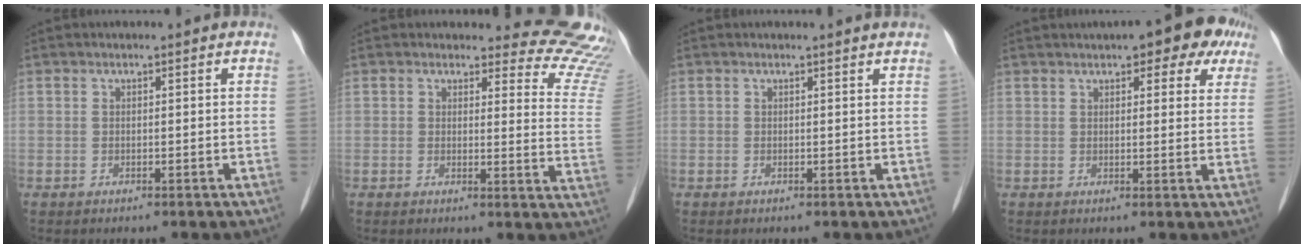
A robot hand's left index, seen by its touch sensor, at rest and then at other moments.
{"total": 12.4, "force": [12.3, 1.5, -0.2], "torque": [0.045, -0.128, 0.091]}
{"total": 1.3, "force": [1.2, -0.2, 0.3], "torque": [-0.017, -0.001, 0.009]}
{"total": 9.8, "force": [6.7, 3.2, 6.5], "torque": [-0.070, 0.017, 0.073]}